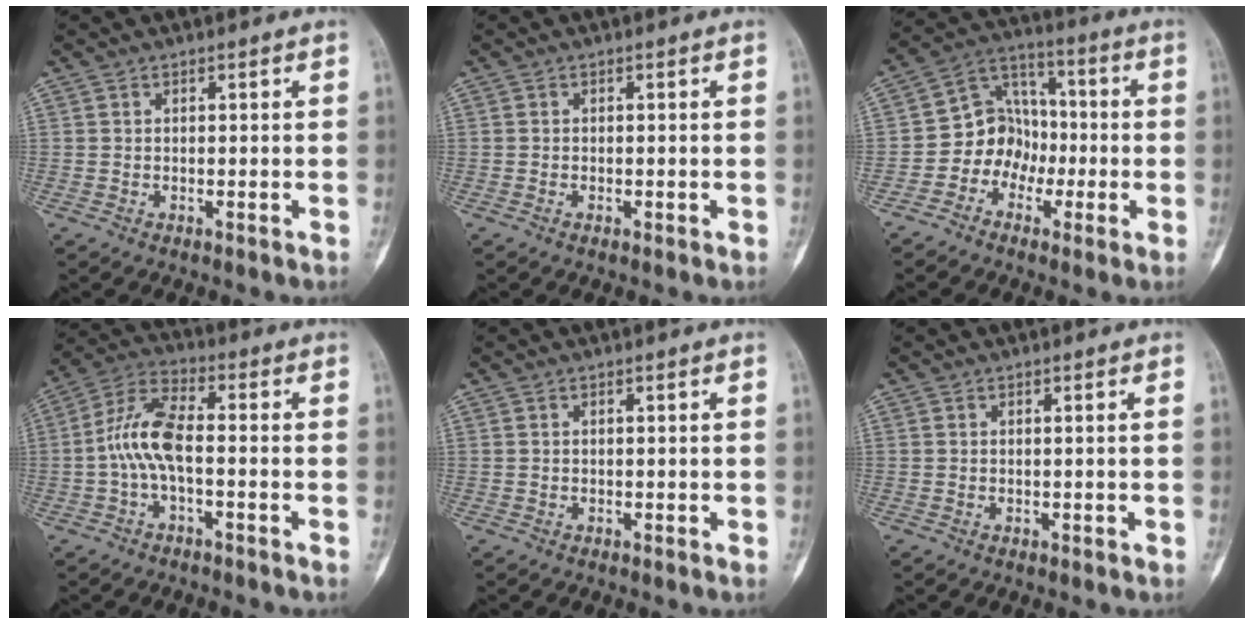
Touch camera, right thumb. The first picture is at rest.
{"total": 0.8, "force": [-0.3, 0.4, 0.6], "torque": [-0.013, 0.000, -0.007]}
{"total": 9.9, "force": [-2.8, 8.5, 4.2], "torque": [-0.029, 0.052, -0.061]}
{"total": 9.0, "force": [-1.4, 3.6, 8.1], "torque": [-0.175, 0.035, -0.035]}
{"total": 0.0}
{"total": 0.6, "force": [0.0, -0.1, 0.6], "torque": [-0.010, 0.000, 0.000]}